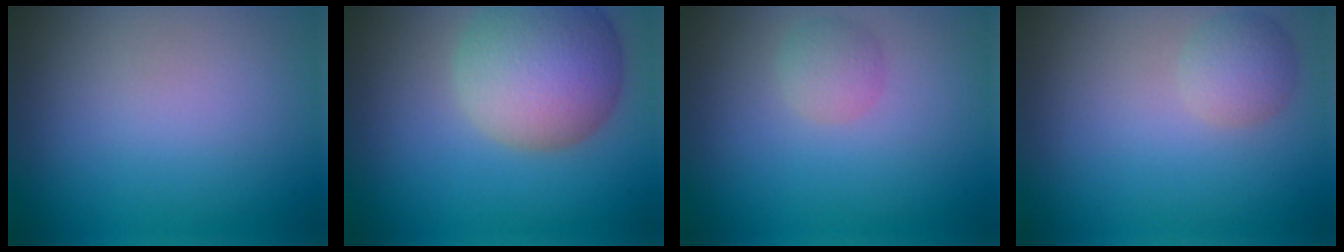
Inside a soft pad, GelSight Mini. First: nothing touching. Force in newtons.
{"total": 8.8, "press": 8.8, "slide": 0.7}
{"total": 1.8, "press": 1.8, "slide": 0.1}
{"total": 2.3, "press": 2.3, "slide": 0.2}